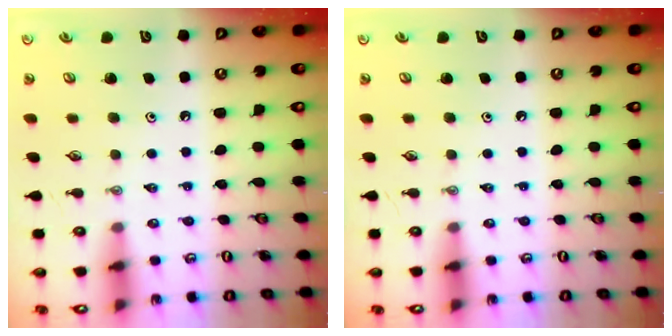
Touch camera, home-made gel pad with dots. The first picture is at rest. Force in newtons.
{"total": 0.0}